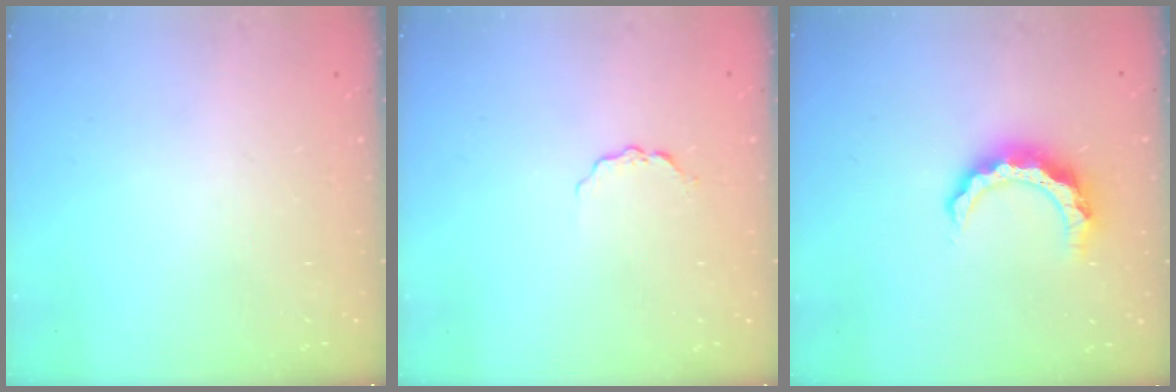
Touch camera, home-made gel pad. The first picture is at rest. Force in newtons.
{"total": 3.4, "press": 3.3, "slide": 0.5}
{"total": 8.4, "press": 8.4, "slide": 0.8}